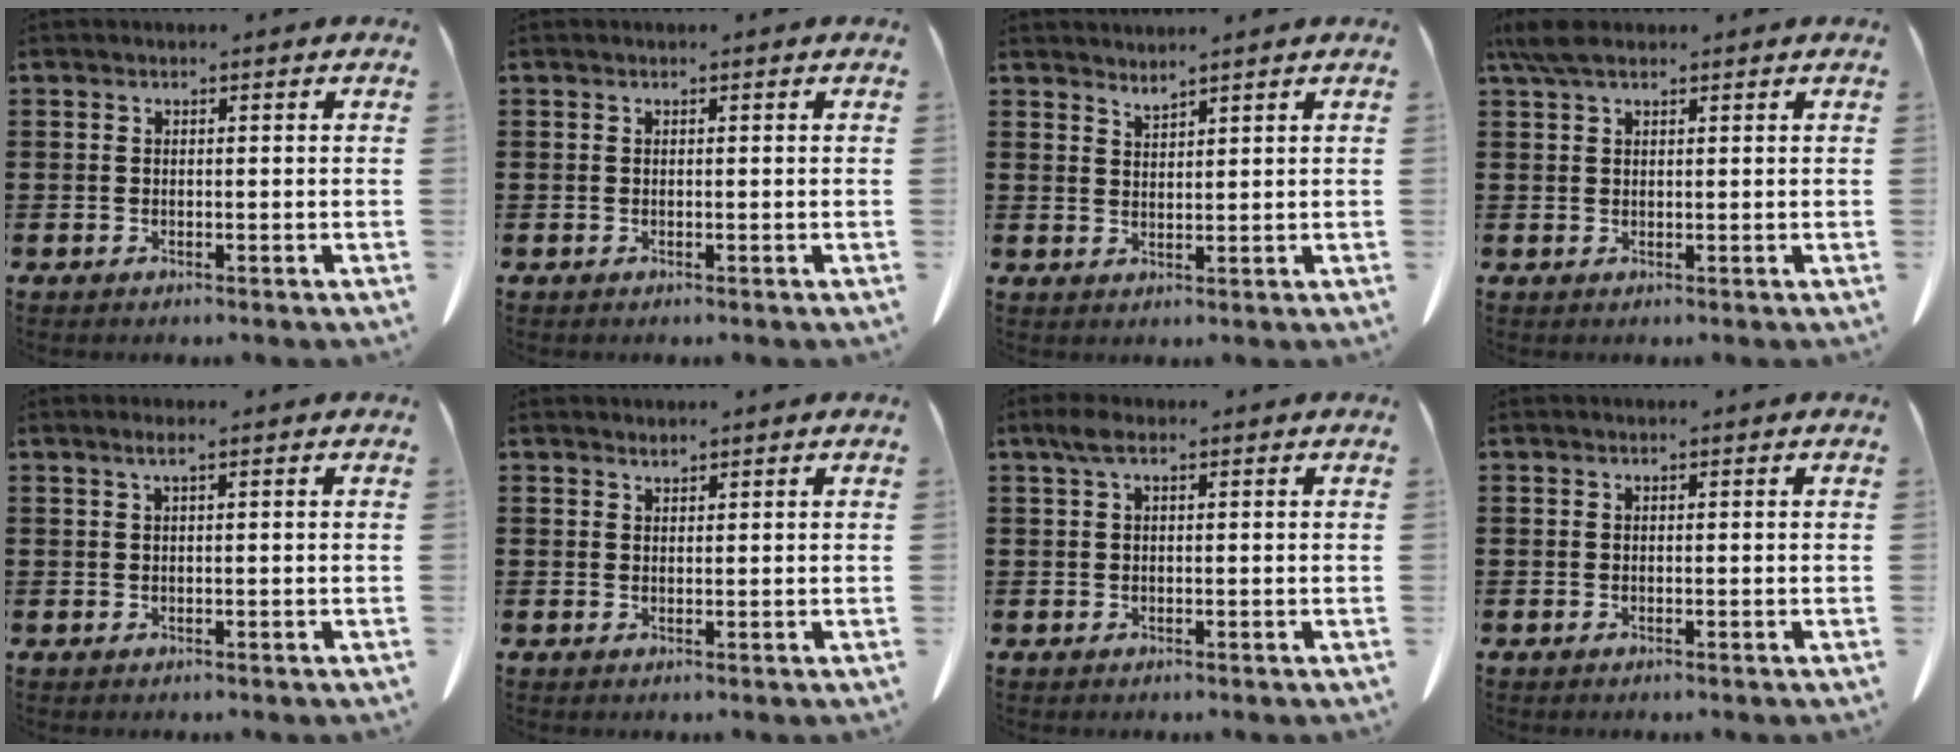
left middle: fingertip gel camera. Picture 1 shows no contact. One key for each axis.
{"total": 0.0}
{"total": 2.1, "fx": 2.1, "fy": -0.4, "fz": 0.0, "tx": -0.004, "ty": -0.007, "tz": 0.041}
{"total": 3.4, "fx": 2.3, "fy": 1.2, "fz": 2.2, "tx": -0.058, "ty": 0.002, "tz": 0.041}
{"total": 1.2, "fx": 0.5, "fy": -0.1, "fz": 1.1, "tx": -0.022, "ty": -0.002, "tz": 0.010}
{"total": 1.1, "fx": 1.1, "fy": 0.1, "fz": 0.1, "tx": -0.004, "ty": -0.003, "tz": 0.023}
{"total": 2.3, "fx": 0.8, "fy": 0.8, "fz": 2.0, "tx": -0.041, "ty": 0.006, "tz": 0.014}
{"total": 0.0}